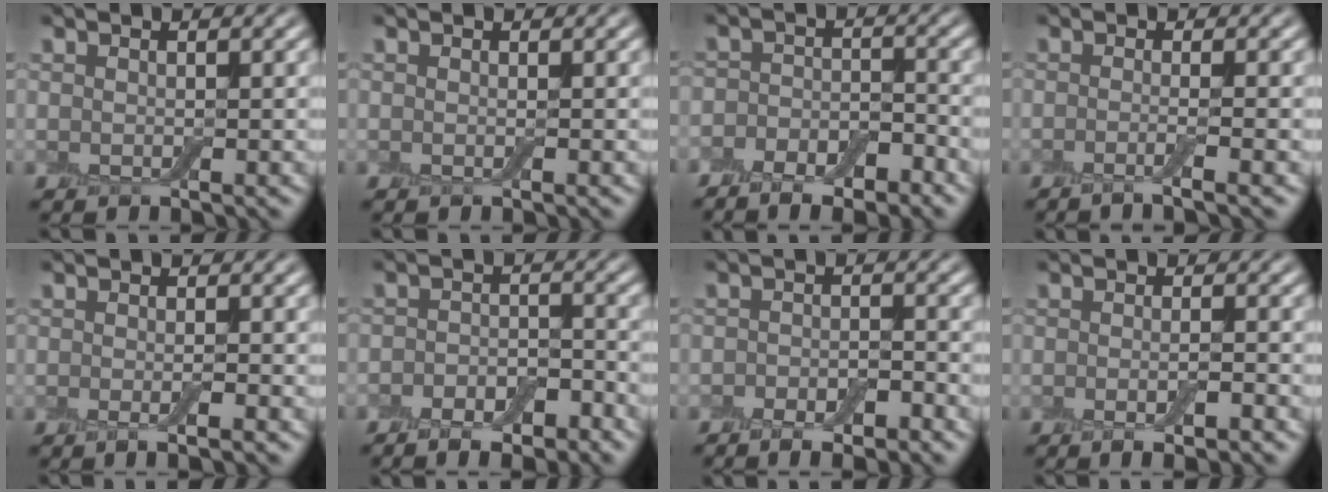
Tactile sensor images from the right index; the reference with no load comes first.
{"total": 0.0}
{"total": 6.5, "force": [-4.5, 3.5, 3.1], "torque": [-0.008, -0.004, -0.069]}
{"total": 2.3, "force": [-1.0, 0.5, 2.1], "torque": [-0.019, -0.005, -0.029]}
{"total": 1.7, "force": [-0.6, 0.2, 1.6], "torque": [-0.022, -0.006, -0.011]}
{"total": 4.9, "force": [-3.2, 2.5, 2.8], "torque": [-0.010, 0.004, -0.056]}
{"total": 4.0, "force": [-2.5, 1.8, 2.5], "torque": [-0.018, 0.008, -0.040]}
{"total": 3.0, "force": [-1.2, 0.6, 2.6], "torque": [-0.037, -0.004, -0.018]}